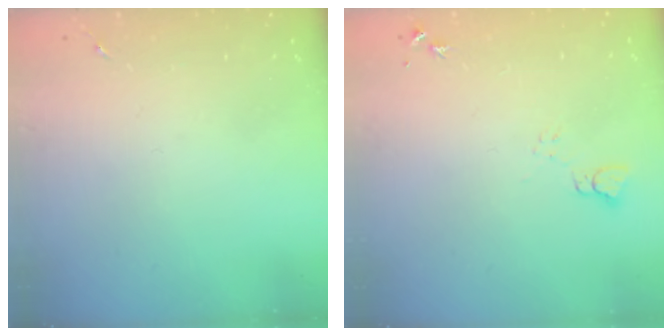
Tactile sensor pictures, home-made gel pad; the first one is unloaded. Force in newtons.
{"total": 3.7, "press": 3.7, "slide": 0.4}